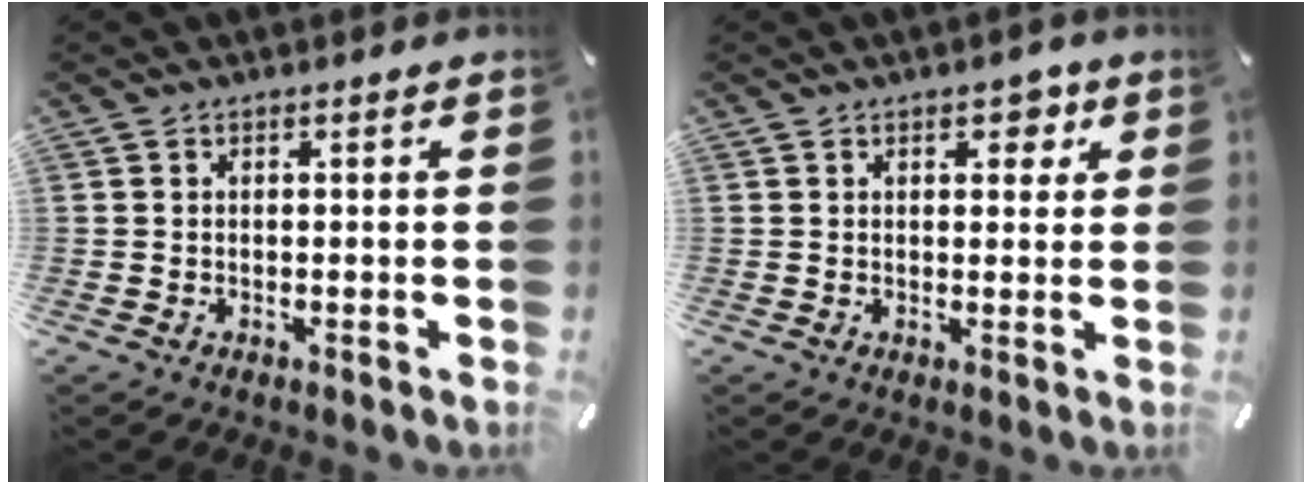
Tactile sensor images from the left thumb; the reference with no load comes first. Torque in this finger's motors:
{"motor_torque": [-0.01, -0.05, 0.04, 0.02, 0.01]}